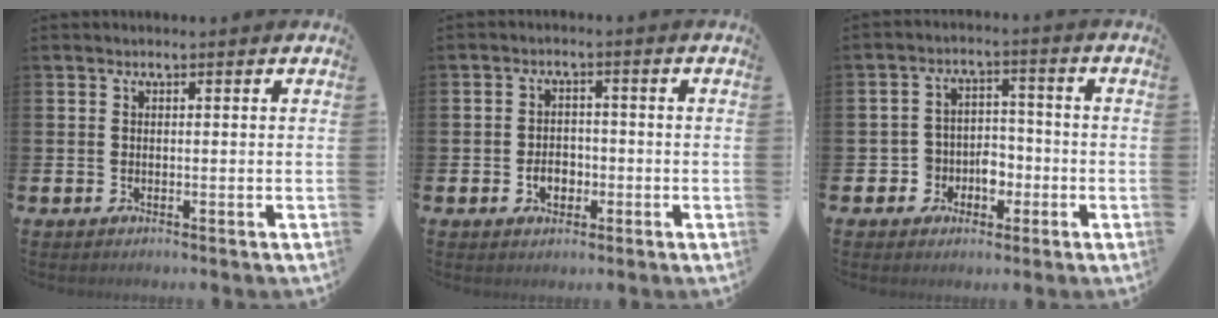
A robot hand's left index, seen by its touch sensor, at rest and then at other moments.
{"total": 3.0, "force": [-1.1, 2.2, 1.7], "torque": [-0.015, -0.007, -0.028]}
{"total": 4.2, "force": [-1.9, 3.7, 1.0], "torque": [-0.028, 0.004, -0.043]}